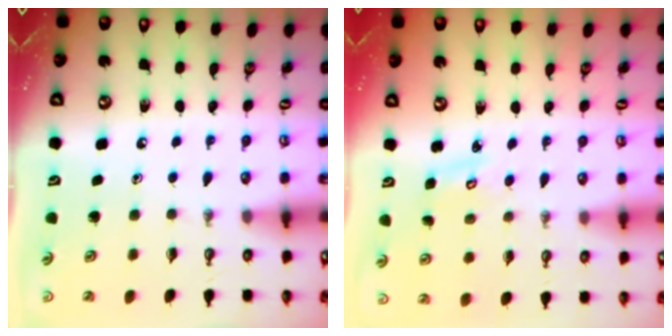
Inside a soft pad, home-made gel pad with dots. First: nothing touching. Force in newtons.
{"total": 3.2, "press": 3.2, "slide": 0.2}